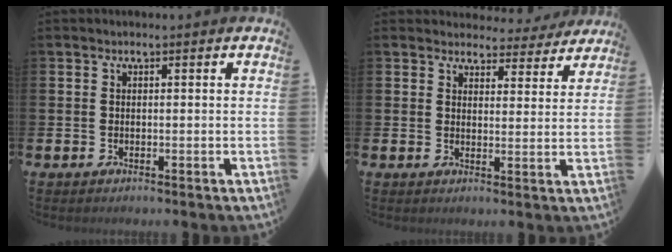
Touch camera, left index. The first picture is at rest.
{"total": 4.1, "force": [3.9, 1.3, 0.3], "torque": [-0.005, -0.028, 0.066]}